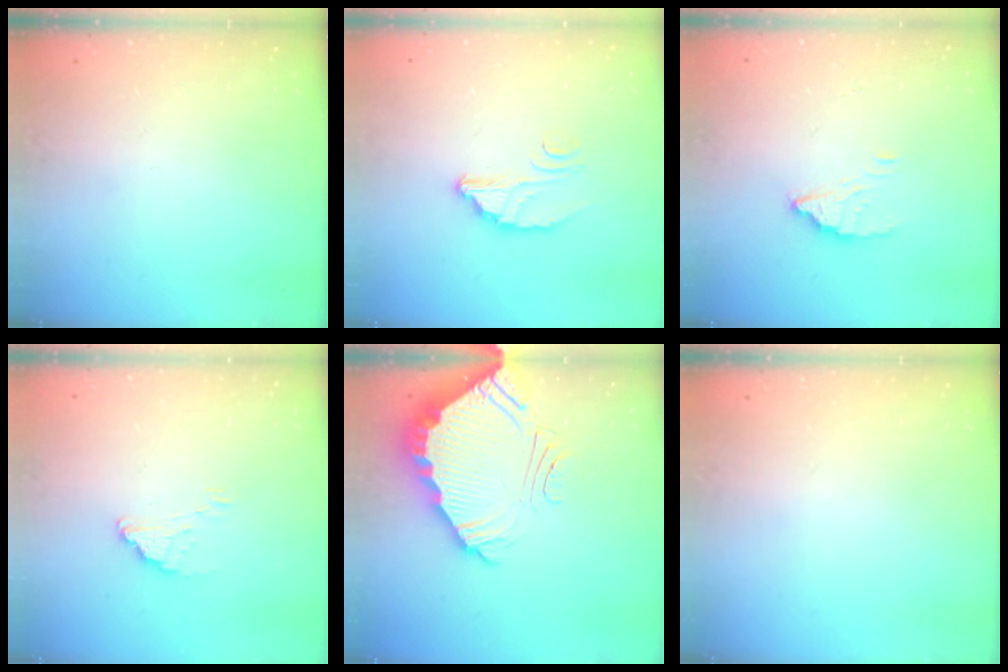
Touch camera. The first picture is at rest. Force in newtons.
{"total": 3.9, "press": 3.9, "slide": 0.2}
{"total": 2.6, "press": 2.6, "slide": 0.2}
{"total": 1.6, "press": 1.6, "slide": 0.1}
{"total": 5.8, "press": 5.8, "slide": 0.4}
{"total": 0.0}